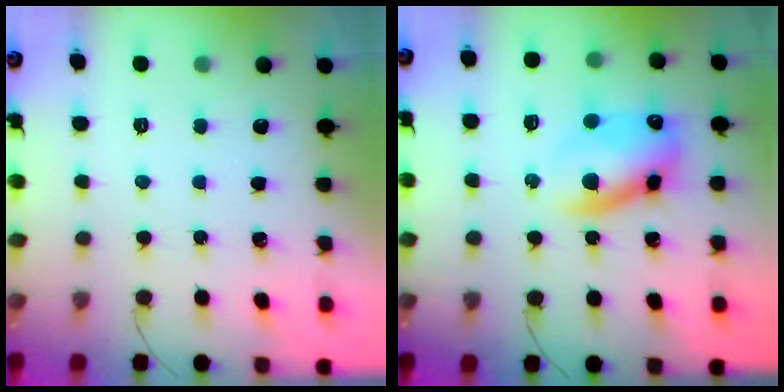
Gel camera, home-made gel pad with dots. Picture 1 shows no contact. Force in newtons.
{"total": 11.5, "press": 11.1, "slide": 2.7}